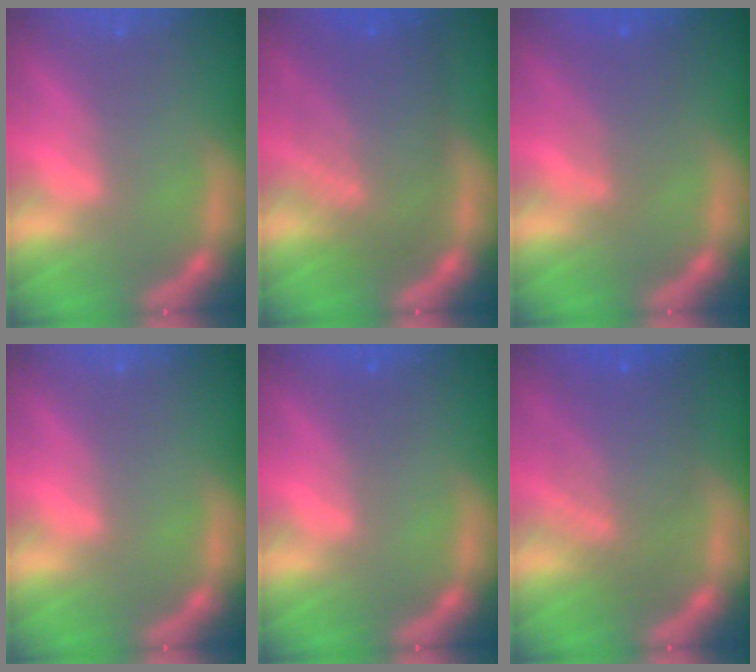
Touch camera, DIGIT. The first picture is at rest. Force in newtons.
{"total": 8.5}
{"total": 3.6}
{"total": 0.0}
{"total": 1.0}
{"total": 7.1}